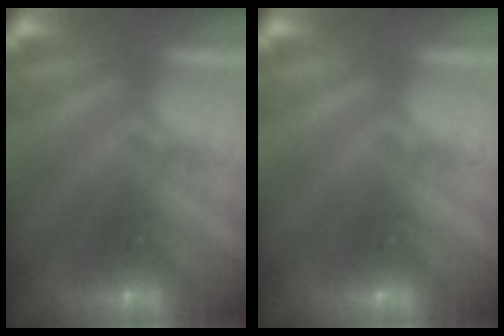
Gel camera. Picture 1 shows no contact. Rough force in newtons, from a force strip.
{"total": 0.0}